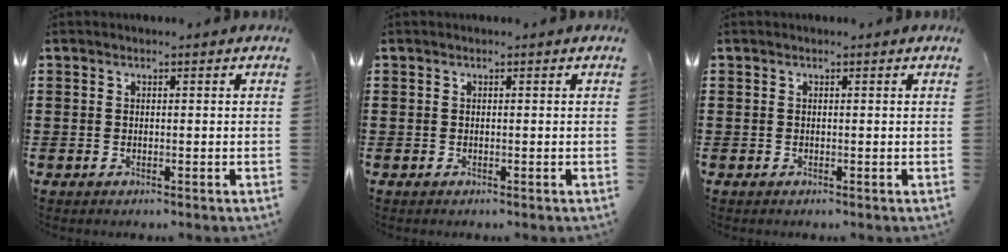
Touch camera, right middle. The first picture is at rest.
{"total": 0.0}
{"total": 0.0}